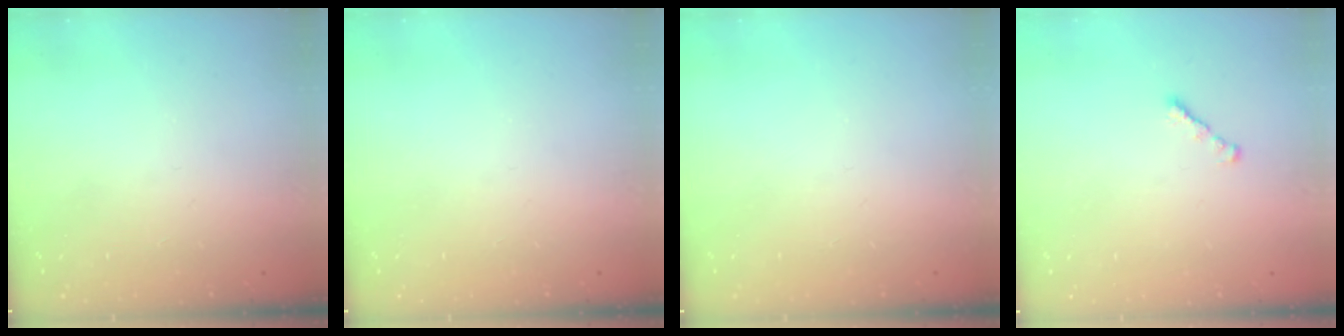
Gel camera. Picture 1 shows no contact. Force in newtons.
{"total": 0.0}
{"total": 0.0}
{"total": 1.8, "press": 1.7, "slide": 0.6}